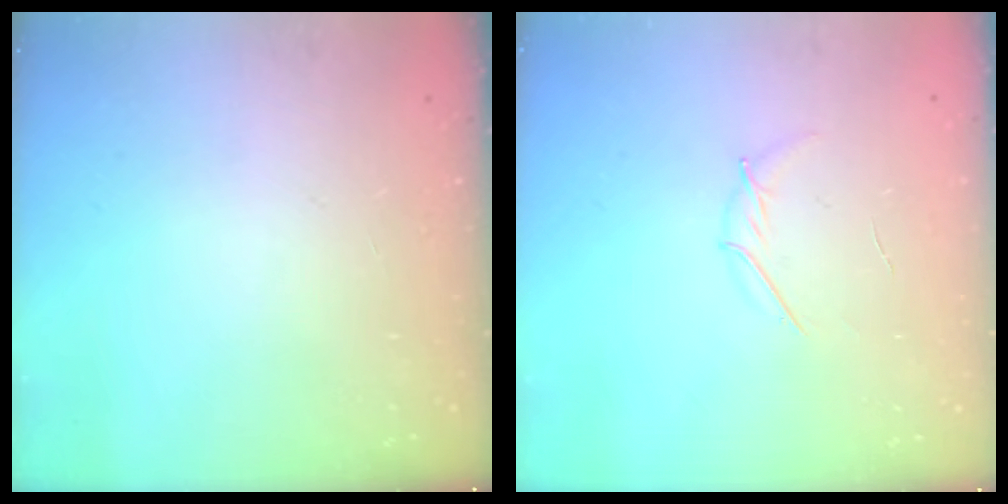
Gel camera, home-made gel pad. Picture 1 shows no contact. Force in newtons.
{"total": 3.8, "press": 3.6, "slide": 1.1}